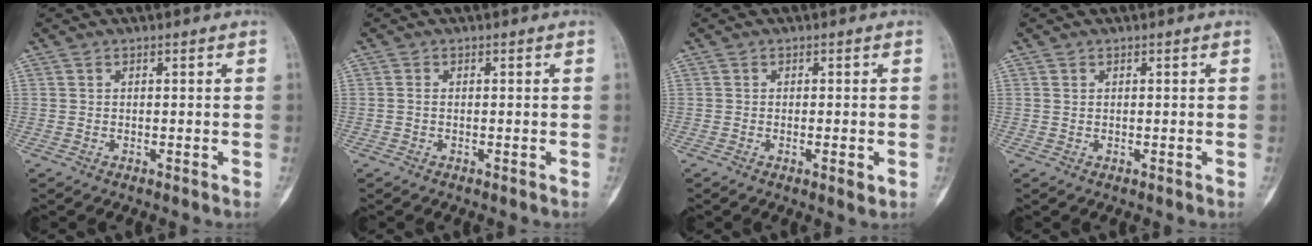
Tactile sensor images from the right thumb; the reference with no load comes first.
{"total": 0.6, "force": [-0.1, 0.3, 0.5], "torque": [-0.010, 0.000, -0.005]}
{"total": 2.4, "force": [-0.7, 0.7, 2.2], "torque": [-0.032, -0.005, -0.010]}
{"total": 0.6, "force": [0.2, 0.4, 0.4], "torque": [-0.008, 0.002, 0.006]}